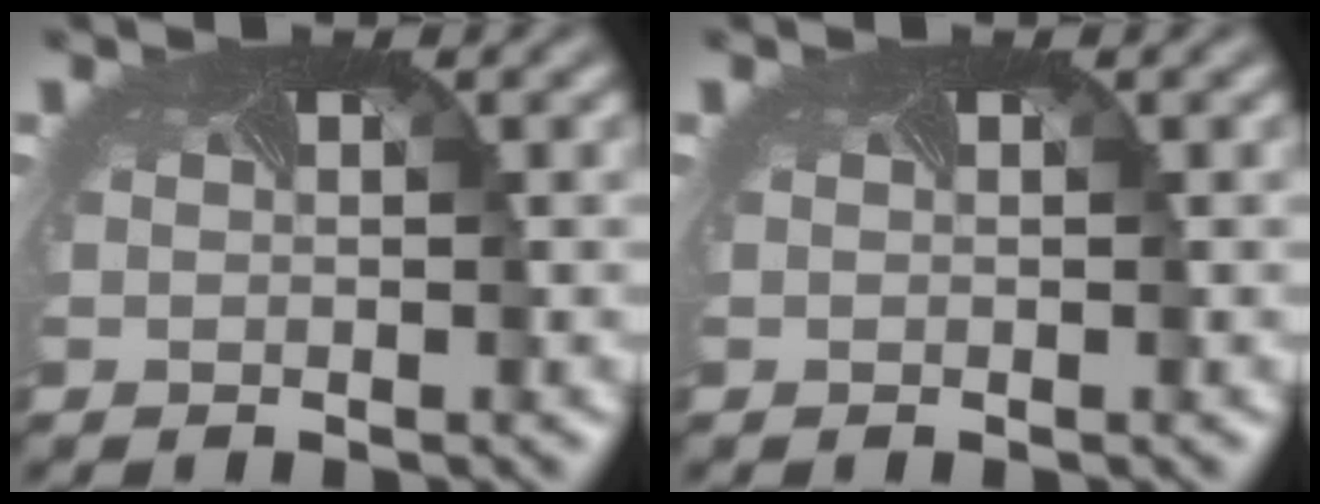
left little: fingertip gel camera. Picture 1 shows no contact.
{"total": 0.0}